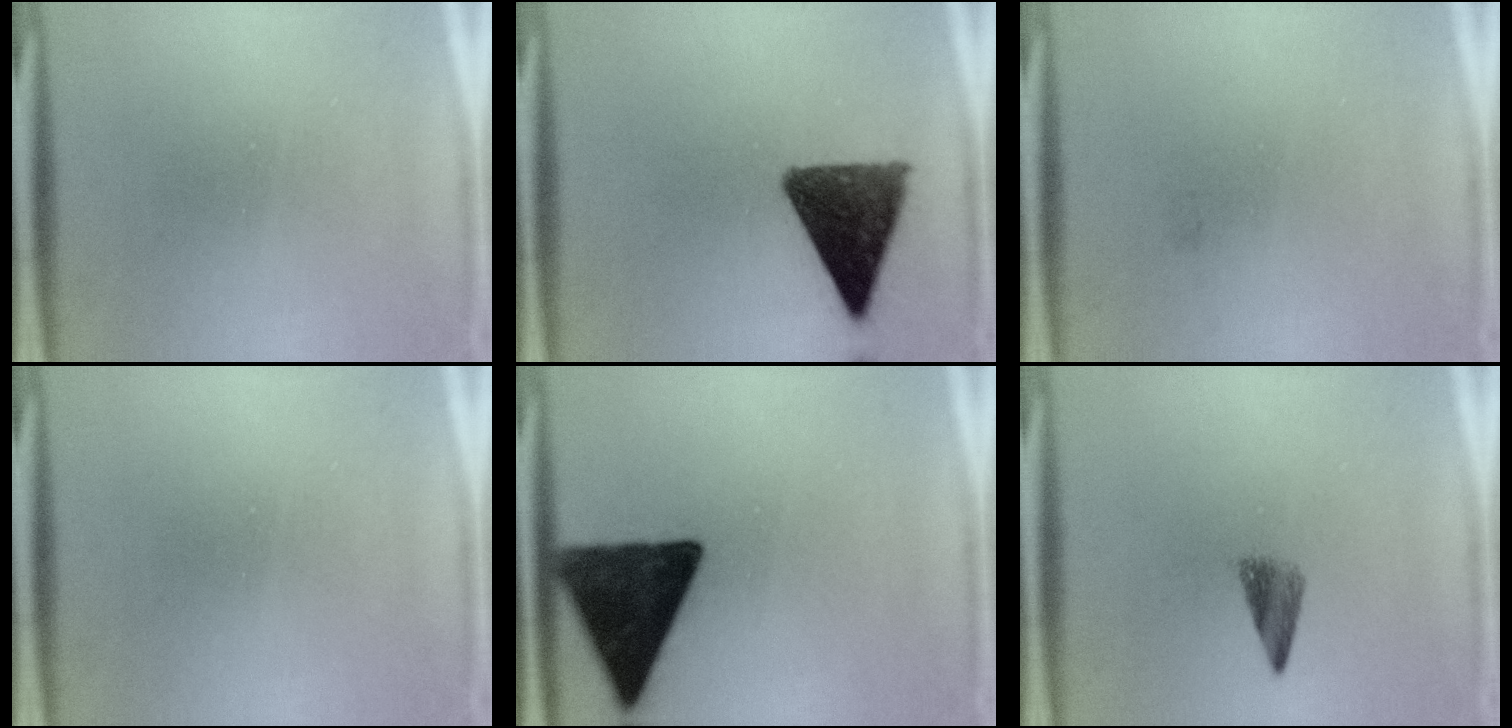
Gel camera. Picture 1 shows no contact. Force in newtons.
{"total": 12.3}
{"total": 0.7}
{"total": 0.0}
{"total": 13.0}
{"total": 2.7}